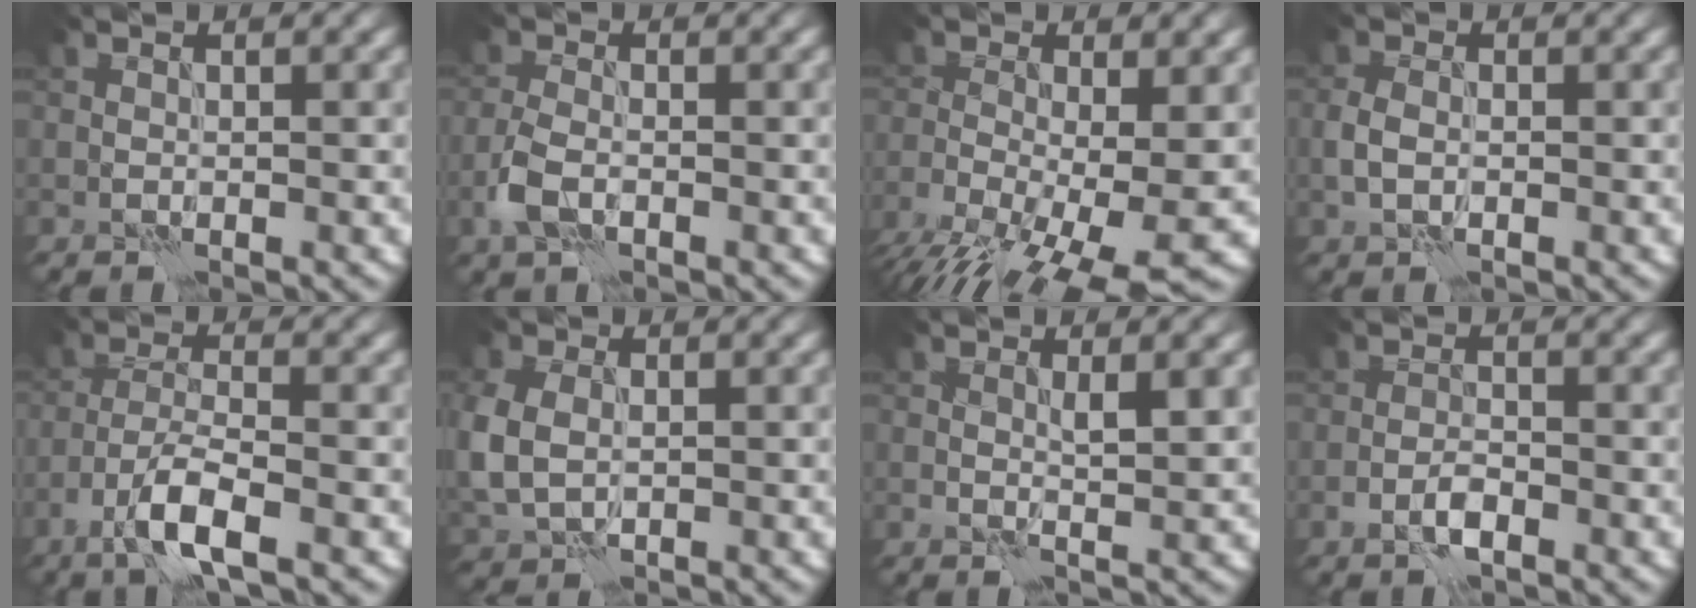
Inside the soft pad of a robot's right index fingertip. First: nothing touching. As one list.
[{"total": 2.8, "force": [-1.2, 1.5, 2.0], "torque": [-0.047, -0.001, -0.031]}, {"total": 10.5, "force": [-5.1, 4.2, 8.1], "torque": [-0.144, -0.029, -0.091]}, {"total": 2.0, "force": [-0.4, 1.4, 1.4], "torque": [-0.032, 0.002, -0.011]}, {"total": 4.7, "force": [-2.8, 1.0, 3.6], "torque": [-0.070, 0.002, -0.058]}, {"total": 5.0, "force": [-0.1, 3.8, 3.2], "torque": [-0.098, -0.008, 0.008]}, {"total": 1.9, "force": [0.5, 0.3, 1.8], "torque": [-0.031, -0.001, 0.010]}, {"total": 1.8, "force": [-1.2, 0.5, 1.3], "torque": [-0.026, 0.004, -0.025]}]